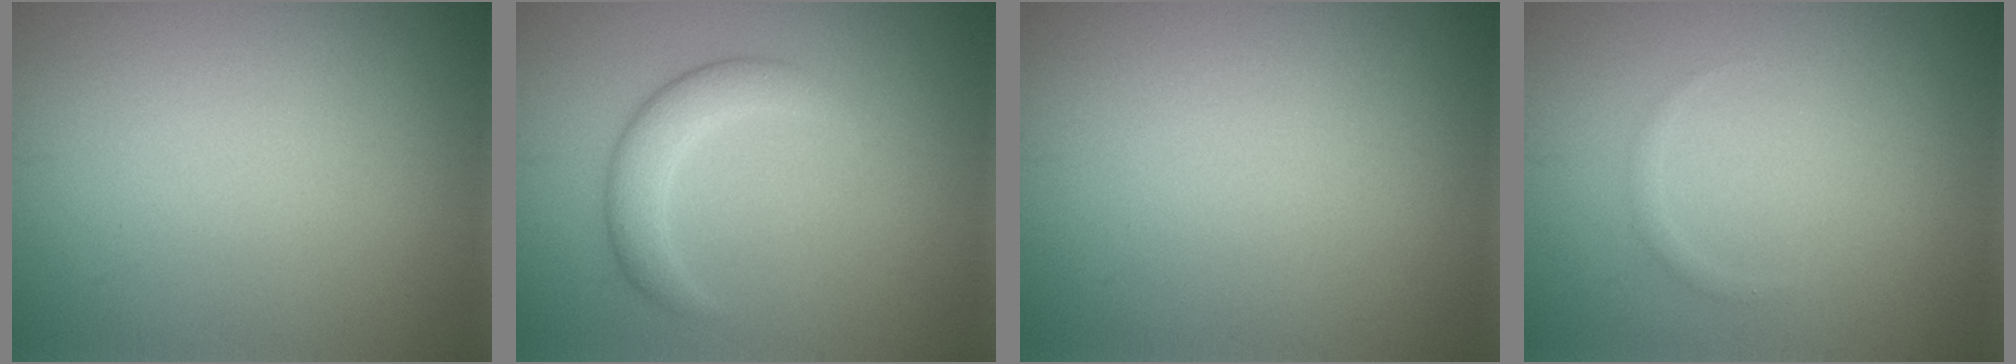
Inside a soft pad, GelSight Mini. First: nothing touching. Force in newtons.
{"total": 3.0, "press": 3.0, "slide": 0.1}
{"total": 0.0}
{"total": 0.6, "press": 0.6, "slide": 0.1}